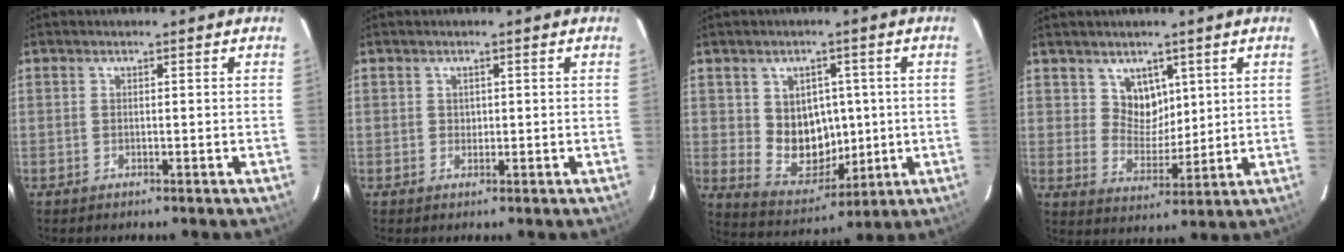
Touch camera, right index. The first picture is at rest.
{"total": 1.0, "force": [0.2, 1.0, 0.1], "torque": [0.003, 0.003, 0.004]}
{"total": 10.2, "force": [0.8, 8.7, 5.2], "torque": [-0.097, -0.005, 0.039]}
{"total": 6.2, "force": [3.3, 4.9, 2.0], "torque": [-0.026, -0.001, 0.067]}